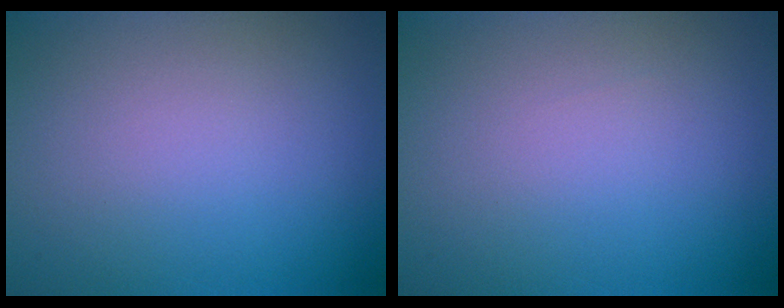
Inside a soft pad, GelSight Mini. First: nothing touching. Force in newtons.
{"total": 0.0}